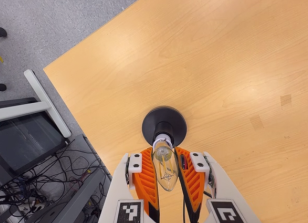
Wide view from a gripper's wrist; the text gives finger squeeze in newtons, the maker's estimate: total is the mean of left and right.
{"total": 19.6, "left": 21.3, "right": 18.0}